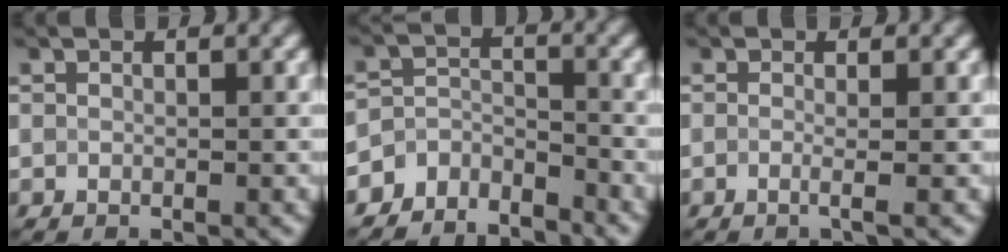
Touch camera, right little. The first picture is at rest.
{"total": 4.2, "force": [-3.8, 1.8, 0.6], "torque": [0.000, 0.000, -0.076]}
{"total": 1.3, "force": [-0.2, 0.4, 1.2], "torque": [-0.016, -0.008, -0.012]}